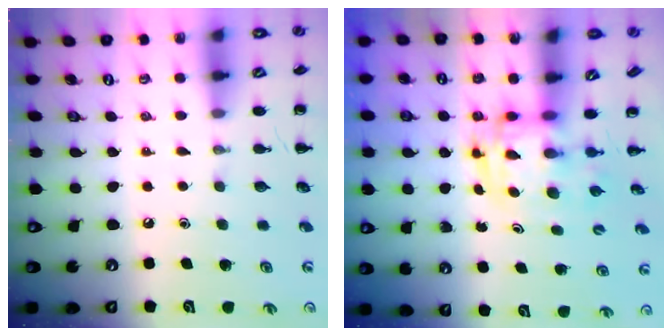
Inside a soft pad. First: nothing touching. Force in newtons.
{"total": 2.9, "press": 2.9, "slide": 0.5}